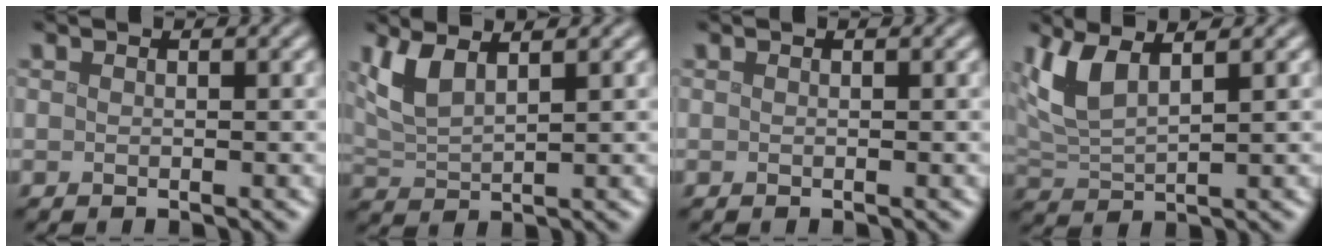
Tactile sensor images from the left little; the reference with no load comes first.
{"total": 3.5, "force": [2.1, 1.1, 2.5], "torque": [-0.067, 0.003, 0.047]}
{"total": 0.0}
{"total": 4.7, "force": [2.7, 1.6, 3.5], "torque": [-0.092, 0.006, 0.056]}